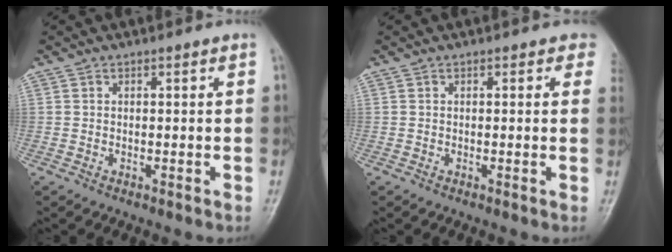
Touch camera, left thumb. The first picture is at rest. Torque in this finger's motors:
{"motor_torque": [2.64, 1.46, 1.65, -1.15, 0.03]}